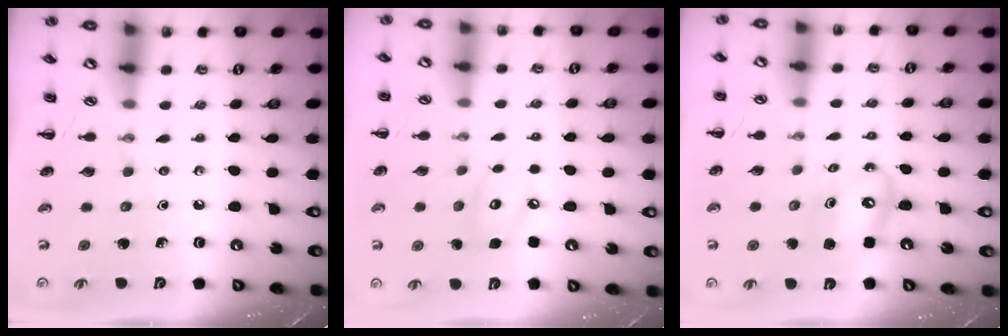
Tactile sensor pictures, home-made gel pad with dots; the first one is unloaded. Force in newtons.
{"total": 6.2, "press": 6.2, "slide": 0.8}
{"total": 10.0, "press": 9.7, "slide": 2.5}